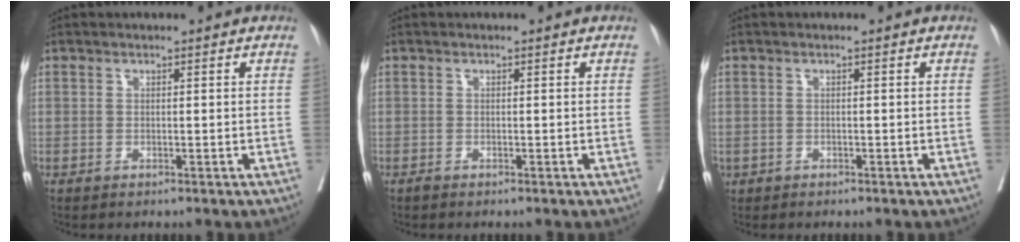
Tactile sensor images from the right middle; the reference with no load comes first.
{"total": 0.0}
{"total": 0.6, "force": [-0.4, 0.5, 0.1], "torque": [-0.007, 0.003, -0.005]}